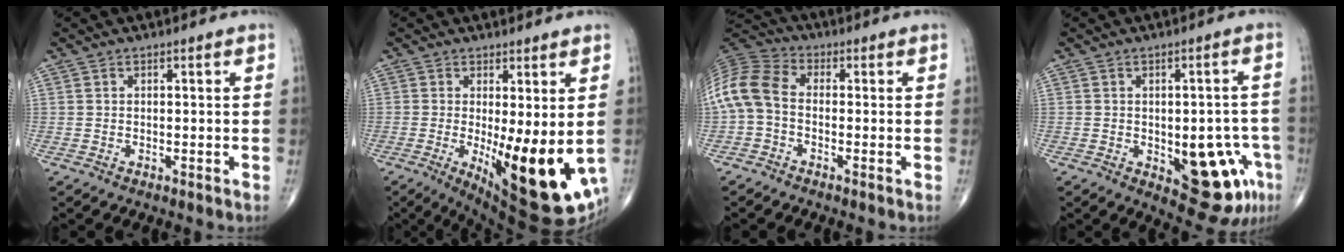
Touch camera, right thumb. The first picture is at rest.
{"total": 15.9, "force": [-2.4, 4.9, 14.9], "torque": [-0.202, -0.035, -0.015]}
{"total": 10.0, "force": [-1.2, 6.5, 7.5], "torque": [-0.157, 0.028, -0.041]}
{"total": 12.9, "force": [-4.2, 6.0, 10.6], "torque": [-0.088, 0.014, -0.040]}